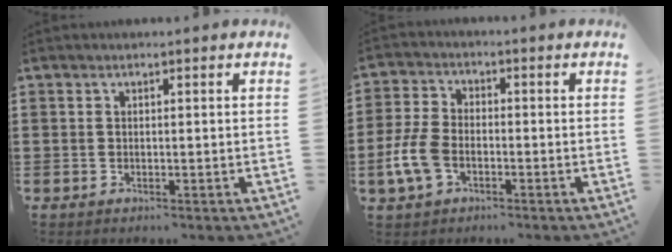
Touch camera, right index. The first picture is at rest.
{"total": 6.1, "force": [-2.4, 3.7, 4.2], "torque": [-0.115, -0.003, -0.052]}